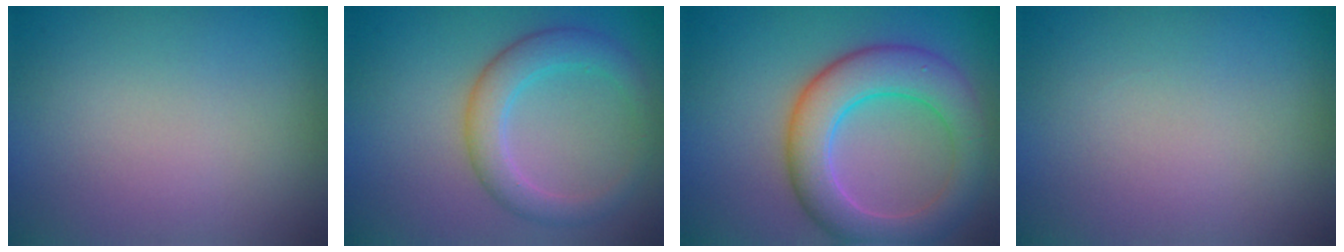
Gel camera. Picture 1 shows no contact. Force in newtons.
{"total": 3.7, "press": 3.7, "slide": 0.1}
{"total": 6.8, "press": 6.7, "slide": 0.3}
{"total": 0.0}